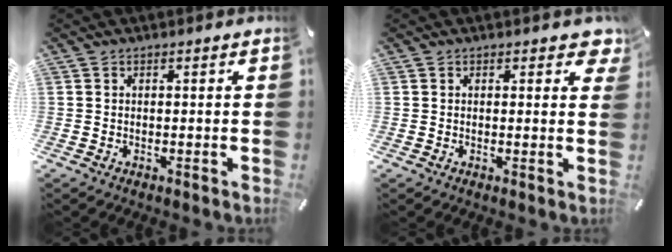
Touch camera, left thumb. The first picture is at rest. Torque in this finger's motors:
{"motor_torque": [1.91, 3.10, 1.51, -1.26, 0.30]}